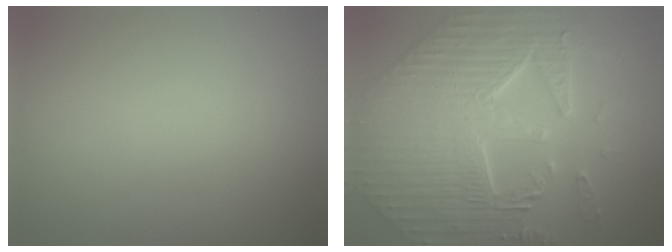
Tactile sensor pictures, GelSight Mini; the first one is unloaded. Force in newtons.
{"total": 8.5, "press": 7.1, "slide": 4.7}